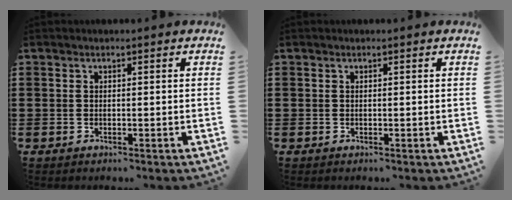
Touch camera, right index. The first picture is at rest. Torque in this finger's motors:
{"motor_torque": [-0.40, 0.69, 0.00, 0.00]}